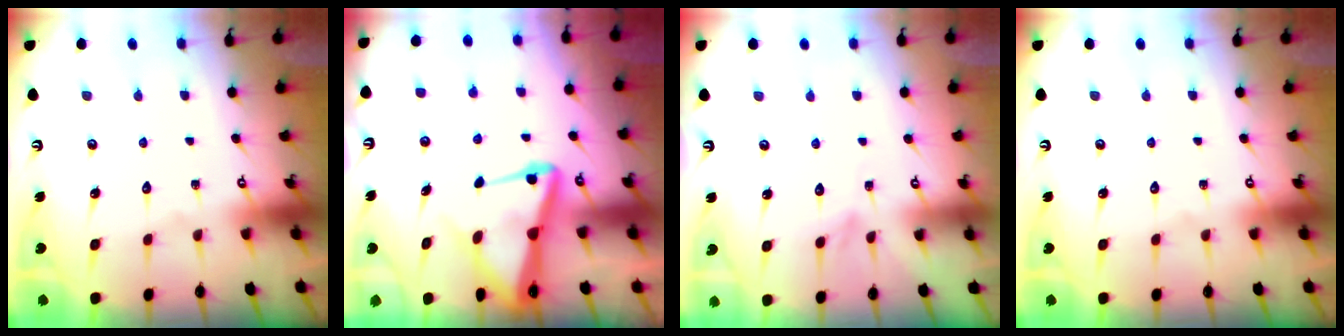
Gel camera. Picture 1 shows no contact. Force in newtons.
{"total": 7.7, "press": 7.7, "slide": 0.8}
{"total": 1.7, "press": 1.7, "slide": 0.2}
{"total": 0.0}